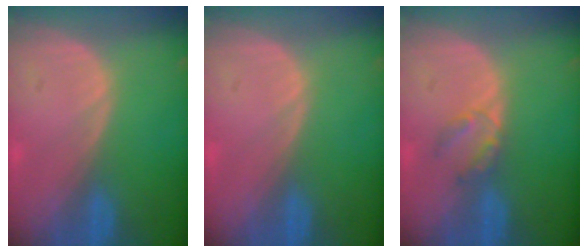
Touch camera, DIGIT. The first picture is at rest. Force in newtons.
{"total": 0.0}
{"total": 2.8, "press": 2.8, "slide": 0.3}